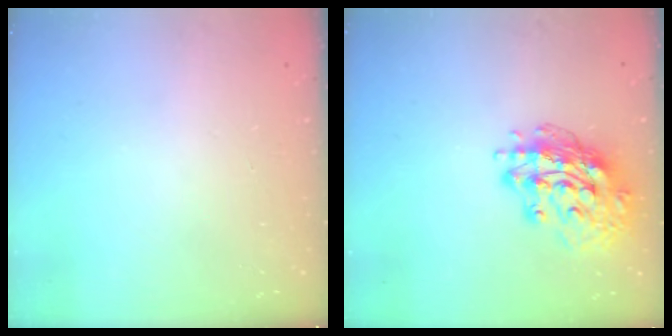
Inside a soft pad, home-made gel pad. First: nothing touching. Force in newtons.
{"total": 15.9, "press": 15.9, "slide": 1.5}